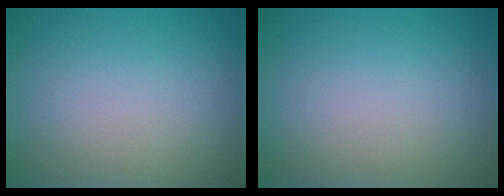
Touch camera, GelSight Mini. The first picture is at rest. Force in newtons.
{"total": 0.0}